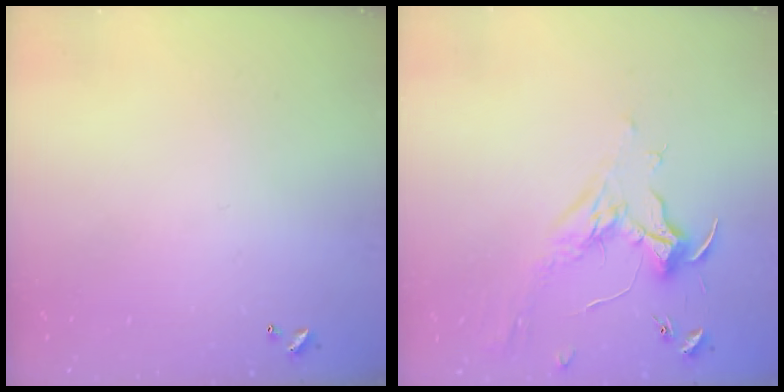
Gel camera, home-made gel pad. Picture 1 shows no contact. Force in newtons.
{"total": 1.9, "press": 1.7, "slide": 0.7}